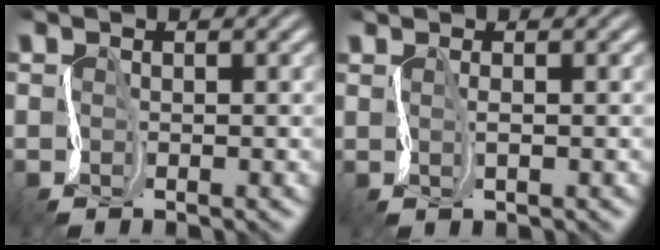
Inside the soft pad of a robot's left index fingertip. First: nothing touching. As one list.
[{"total": 0.8, "force": [0.7, -0.3, -0.2], "torque": [0.001, 0.003, 0.013]}]